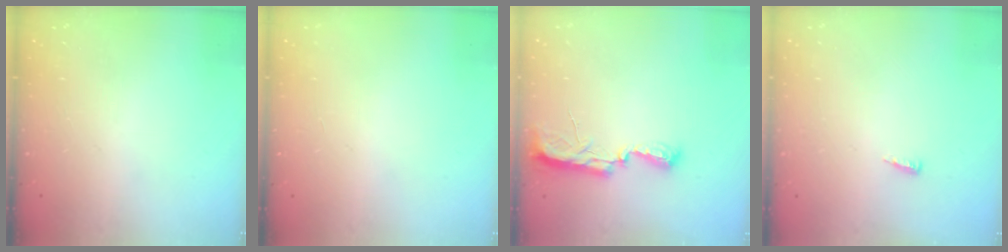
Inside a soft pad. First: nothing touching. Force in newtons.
{"total": 0.9, "press": 0.9, "slide": 0.1}
{"total": 7.7, "press": 7.7, "slide": 0.7}
{"total": 3.4, "press": 3.3, "slide": 0.4}